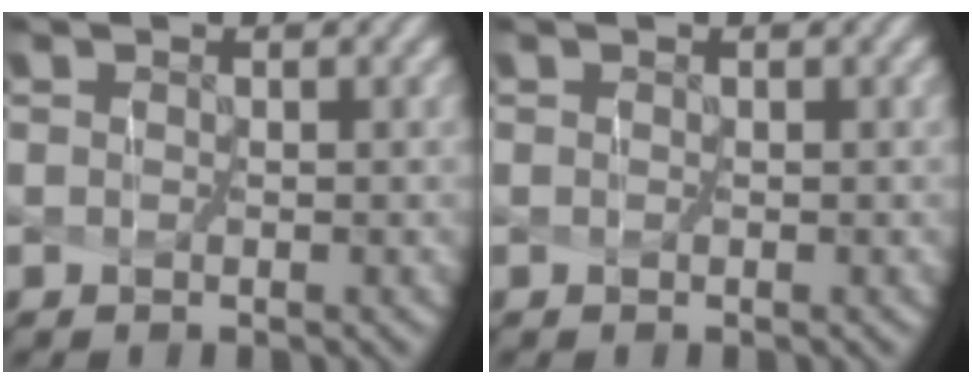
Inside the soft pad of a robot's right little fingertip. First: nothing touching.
{"total": 0.0}